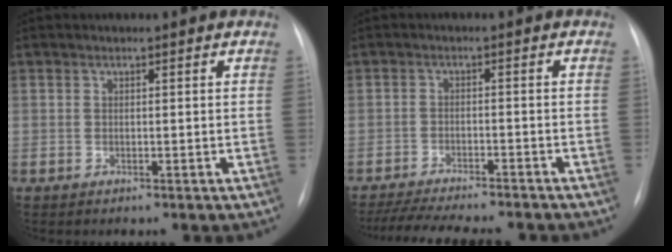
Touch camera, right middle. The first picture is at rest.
{"total": 14.4, "force": [-12.8, 2.1, 6.2], "torque": [-0.107, -0.015, -0.179]}